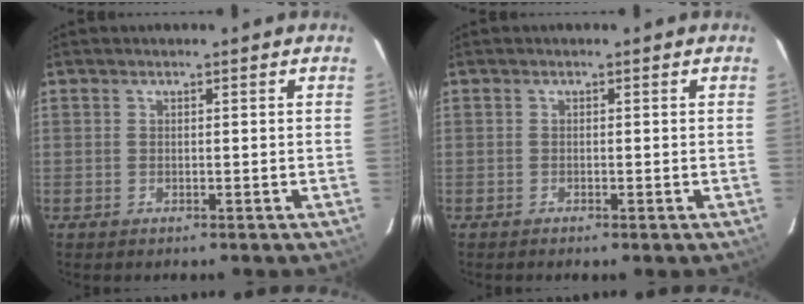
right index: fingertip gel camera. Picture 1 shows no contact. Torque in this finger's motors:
{"motor_torque": [0.07, -0.23, 0.04, 0.01]}